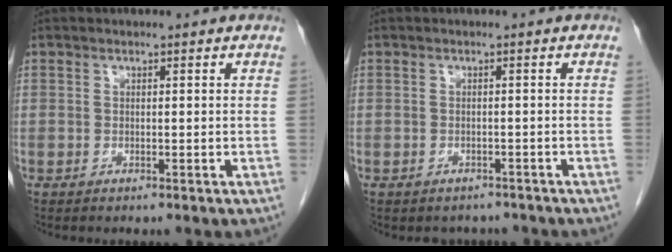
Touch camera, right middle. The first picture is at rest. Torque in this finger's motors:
{"motor_torque": [0.02, -0.02, -0.01, 0.00]}